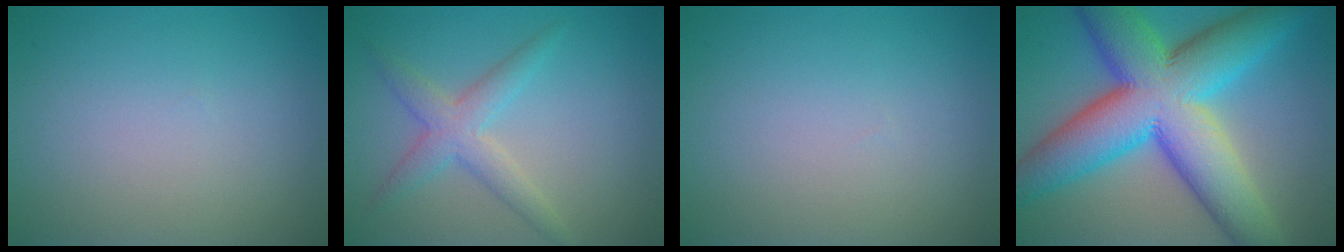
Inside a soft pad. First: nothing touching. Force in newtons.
{"total": 3.2, "press": 3.2, "slide": 0.1}
{"total": 0.0}
{"total": 14.9, "press": 14.9, "slide": 0.2}